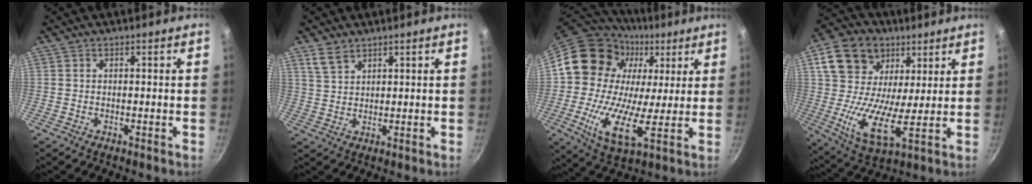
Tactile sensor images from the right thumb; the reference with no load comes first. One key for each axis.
{"total": 3.9, "fx": 2.9, "fy": 1.9, "fz": 1.8, "tx": -0.032, "ty": -0.010, "tz": 0.060}
{"total": 22.5, "fx": 4.6, "fy": 15.4, "fz": 15.8, "tx": -0.266, "ty": -0.006, "tz": 0.064}
{"total": 17.5, "fx": 6.7, "fy": 12.1, "fz": 10.8, "tx": -0.195, "ty": -0.017, "tz": 0.110}